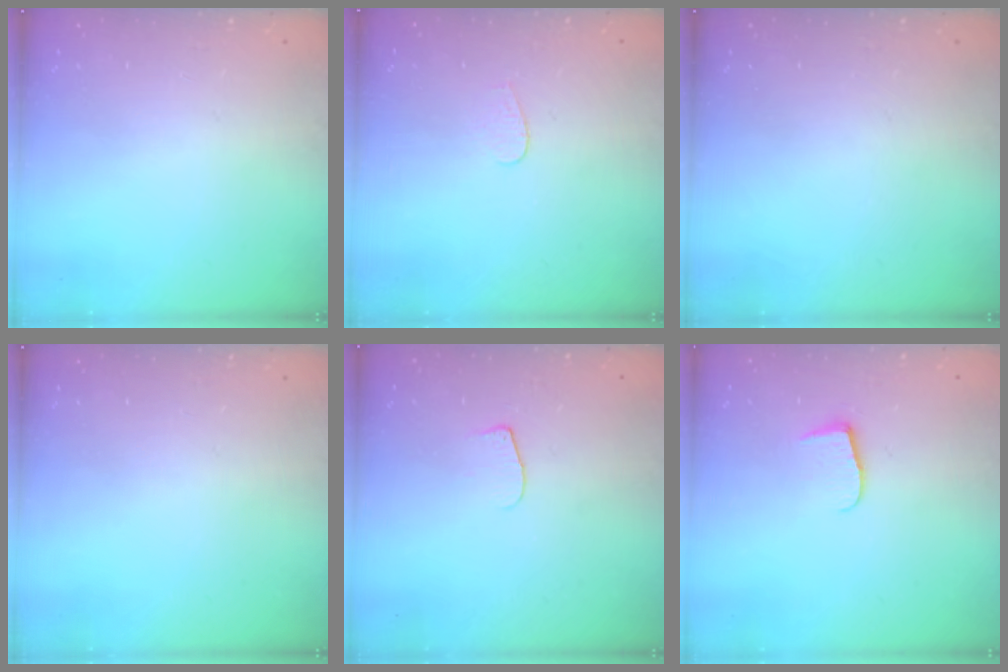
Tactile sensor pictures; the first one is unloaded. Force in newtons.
{"total": 3.5, "press": 3.5, "slide": 0.3}
{"total": 0.0}
{"total": 0.0}
{"total": 6.2, "press": 6.2, "slide": 0.7}
{"total": 6.5, "press": 6.5, "slide": 0.6}